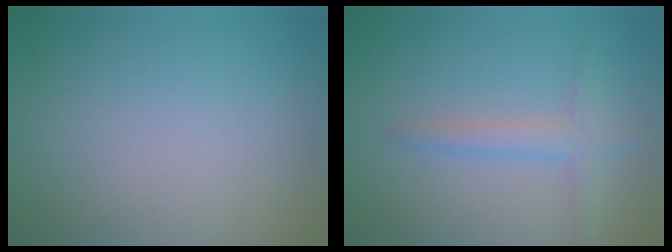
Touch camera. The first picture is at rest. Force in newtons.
{"total": 2.4, "press": 2.4, "slide": 0.2}